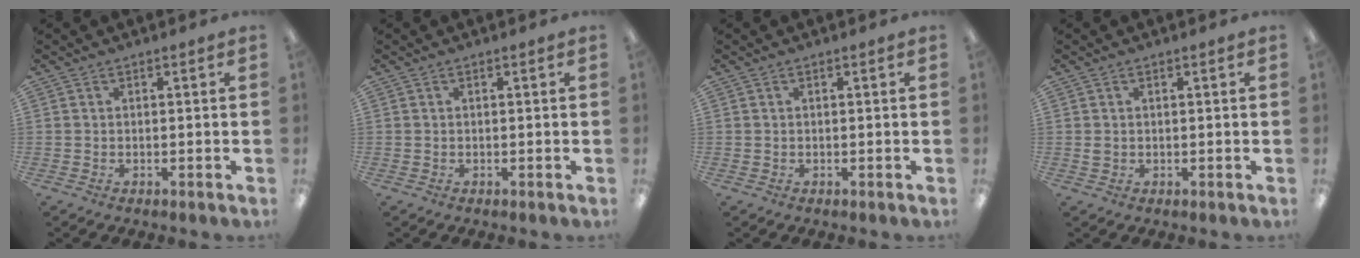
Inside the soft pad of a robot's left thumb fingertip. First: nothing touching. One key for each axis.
{"total": 0.0}
{"total": 0.0}
{"total": 1.1, "fx": 0.3, "fy": 0.7, "fz": 0.7, "tx": -0.016, "ty": 0.005, "tz": 0.005}